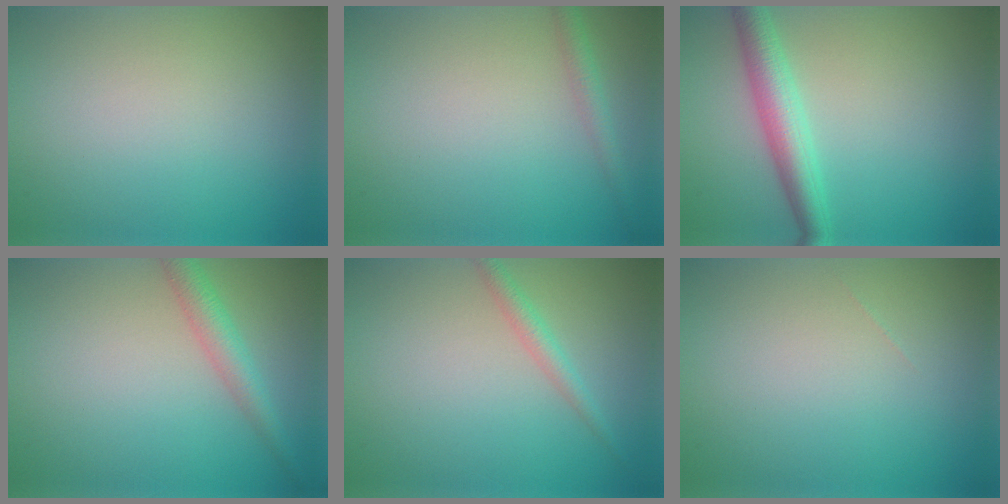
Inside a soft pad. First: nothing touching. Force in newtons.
{"total": 1.6, "press": 1.6, "slide": 0.1}
{"total": 4.3, "press": 4.3, "slide": 0.0}
{"total": 2.8, "press": 2.8, "slide": 0.2}
{"total": 1.7, "press": 1.7, "slide": 0.1}
{"total": 0.0}